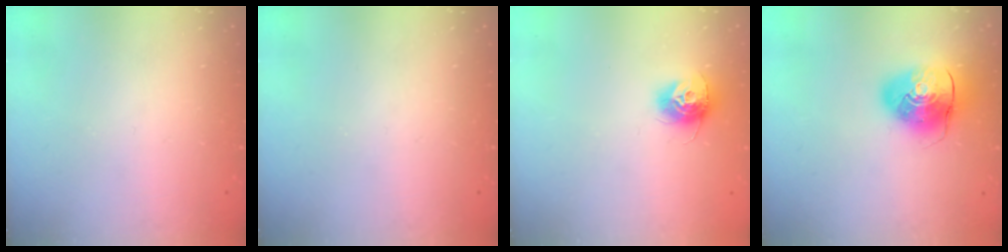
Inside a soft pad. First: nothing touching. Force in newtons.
{"total": 0.0}
{"total": 10.2, "press": 10.2, "slide": 0.4}
{"total": 10.6, "press": 10.5, "slide": 1.8}